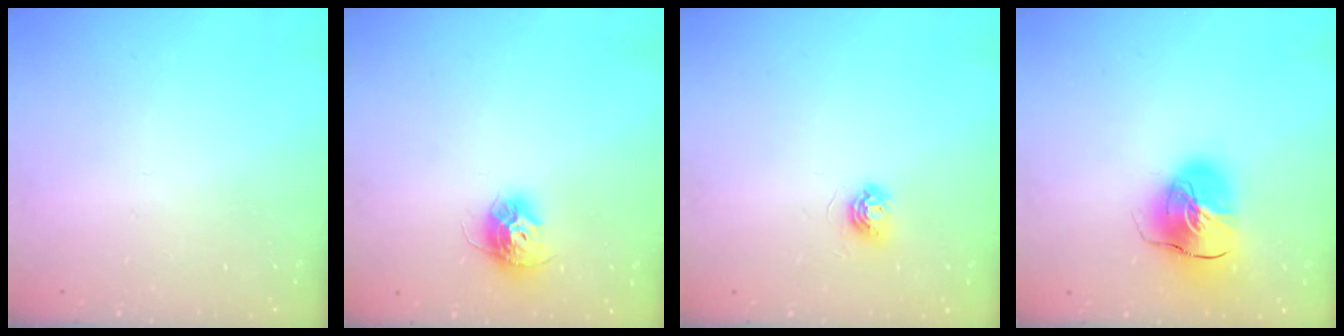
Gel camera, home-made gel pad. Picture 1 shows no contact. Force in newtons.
{"total": 10.4, "press": 10.4, "slide": 0.5}
{"total": 5.1, "press": 5.1, "slide": 0.5}
{"total": 13.3, "press": 13.2, "slide": 2.2}